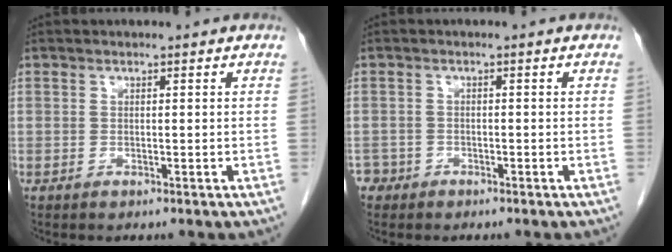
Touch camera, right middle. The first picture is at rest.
{"total": 1.7, "force": [-1.2, 1.1, -0.3], "torque": [0.000, 0.007, -0.022]}